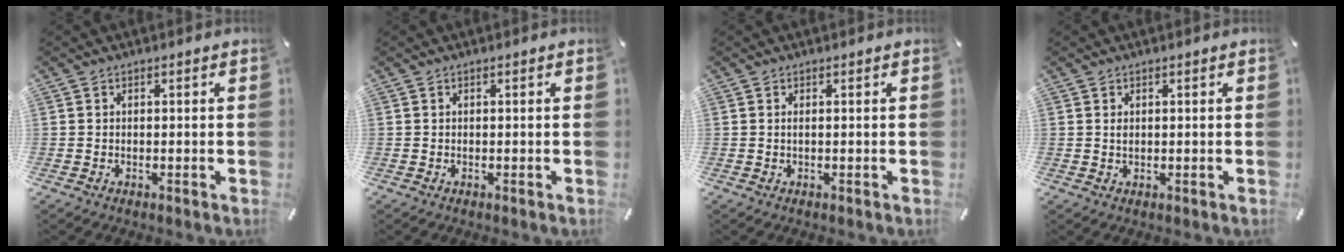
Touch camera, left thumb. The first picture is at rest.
{"total": 0.0}
{"total": 0.7, "force": [0.1, 0.0, 0.7], "torque": [-0.014, -0.002, 0.001]}
{"total": 0.9, "force": [0.3, 0.5, 0.7], "torque": [-0.016, 0.001, 0.004]}